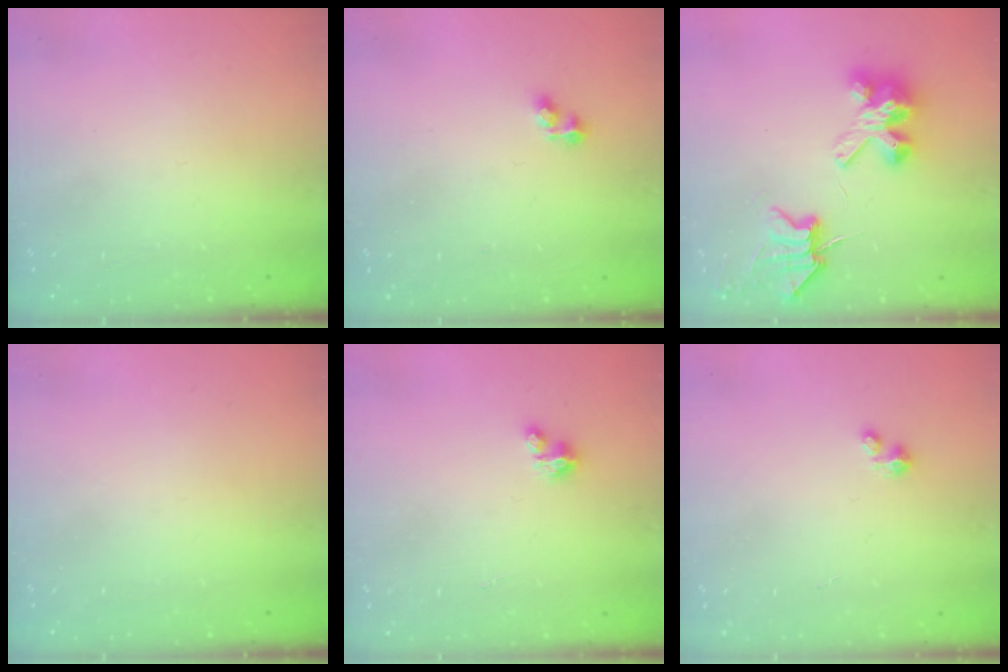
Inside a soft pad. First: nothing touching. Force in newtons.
{"total": 2.7, "press": 2.6, "slide": 0.3}
{"total": 7.5, "press": 7.5, "slide": 0.5}
{"total": 0.0}
{"total": 2.0, "press": 2.0, "slide": 0.3}
{"total": 1.4, "press": 1.4, "slide": 0.2}